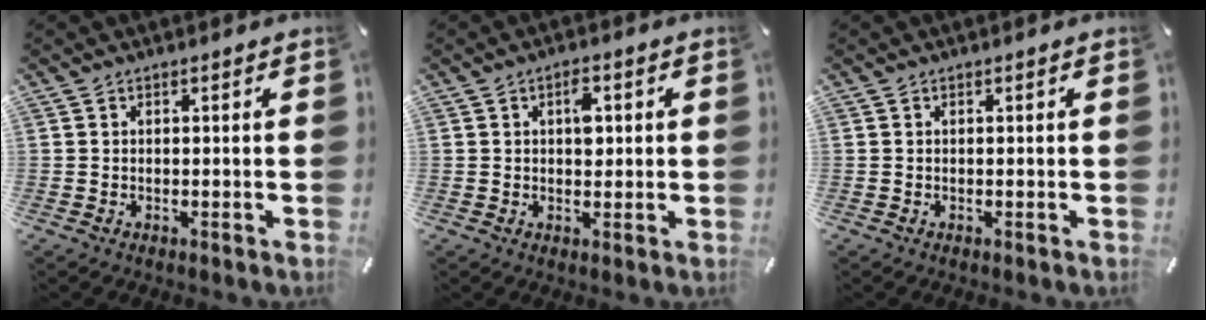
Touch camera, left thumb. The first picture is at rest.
{"total": 4.1, "force": [1.0, 2.5, 3.1], "torque": [-0.033, -0.005, 0.008]}
{"total": 0.0}